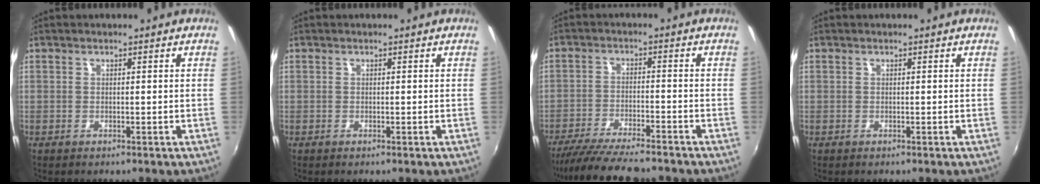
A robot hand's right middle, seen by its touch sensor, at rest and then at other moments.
{"total": 0.0}
{"total": 12.6, "force": [-11.1, 1.7, 5.9], "torque": [-0.130, -0.026, -0.183]}
{"total": 0.0}